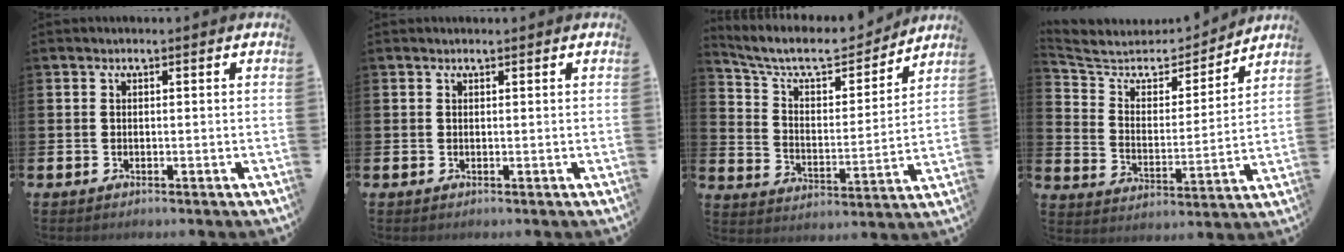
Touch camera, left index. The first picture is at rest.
{"total": 0.0}
{"total": 8.8, "force": [7.6, 3.1, 3.3], "torque": [-0.088, -0.056, 0.125]}
{"total": 5.8, "force": [4.9, 2.6, 1.3], "torque": [-0.063, -0.047, 0.077]}